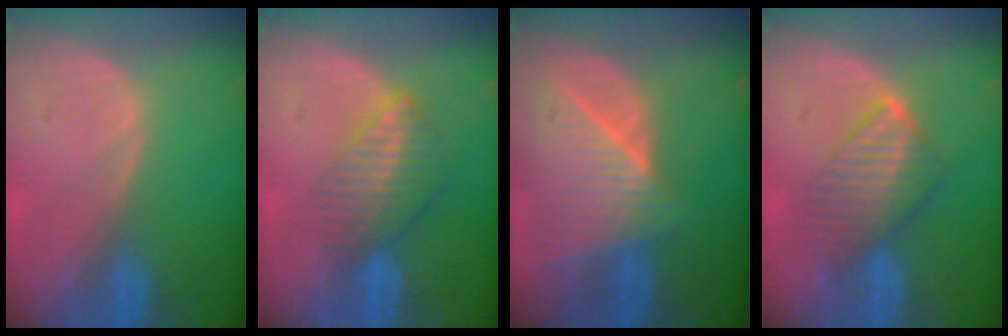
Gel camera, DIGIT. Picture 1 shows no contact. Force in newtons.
{"total": 6.7, "press": 5.7, "slide": 3.5}
{"total": 9.0, "press": 8.0, "slide": 4.1}
{"total": 6.5, "press": 6.4, "slide": 0.6}